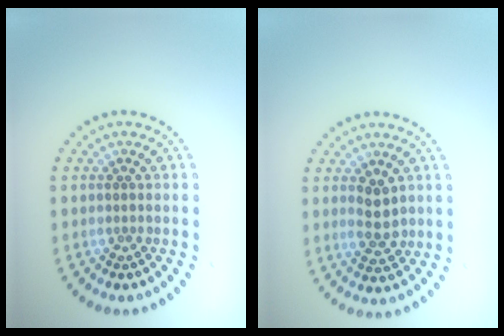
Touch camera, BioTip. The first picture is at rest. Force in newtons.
{"total": 2.5, "press": 2.5, "slide": 0.3}